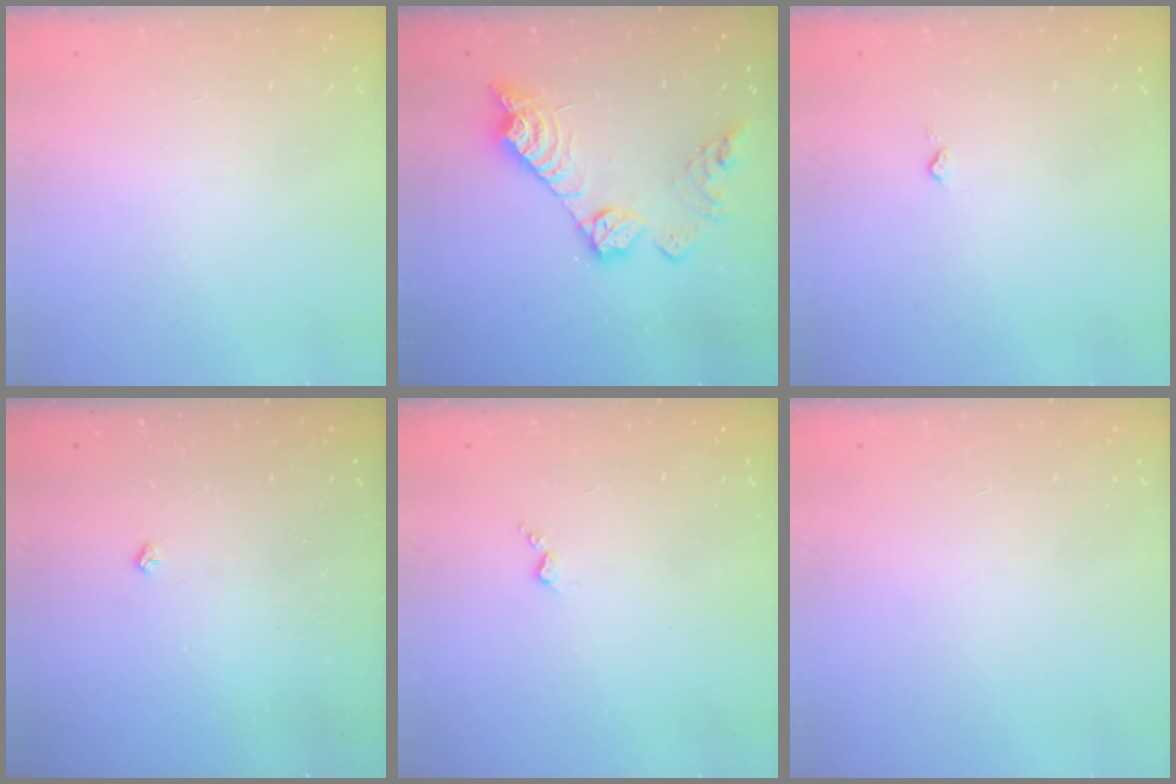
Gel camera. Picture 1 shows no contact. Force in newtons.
{"total": 15.8, "press": 15.8, "slide": 0.8}
{"total": 2.7, "press": 2.6, "slide": 0.4}
{"total": 2.2, "press": 2.1, "slide": 0.4}
{"total": 2.7, "press": 2.6, "slide": 0.4}
{"total": 0.0}